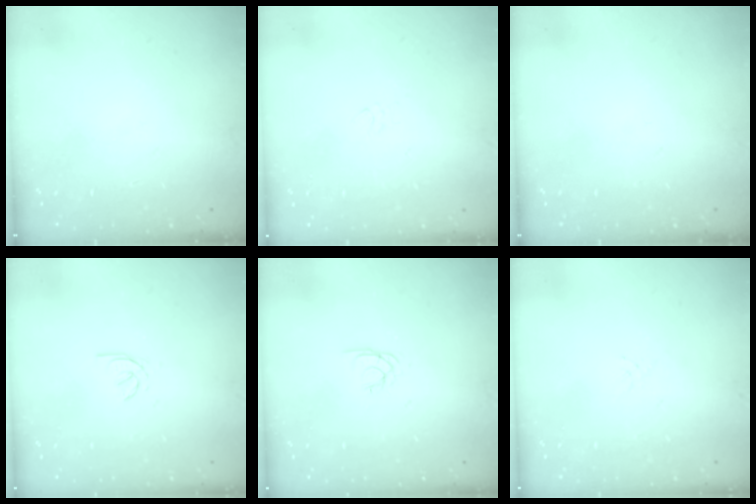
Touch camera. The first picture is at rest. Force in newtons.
{"total": 2.2, "press": 2.1, "slide": 0.4}
{"total": 0.0}
{"total": 2.0, "press": 2.0, "slide": 0.6}
{"total": 2.0, "press": 2.0, "slide": 0.3}
{"total": 1.3, "press": 1.2, "slide": 0.4}